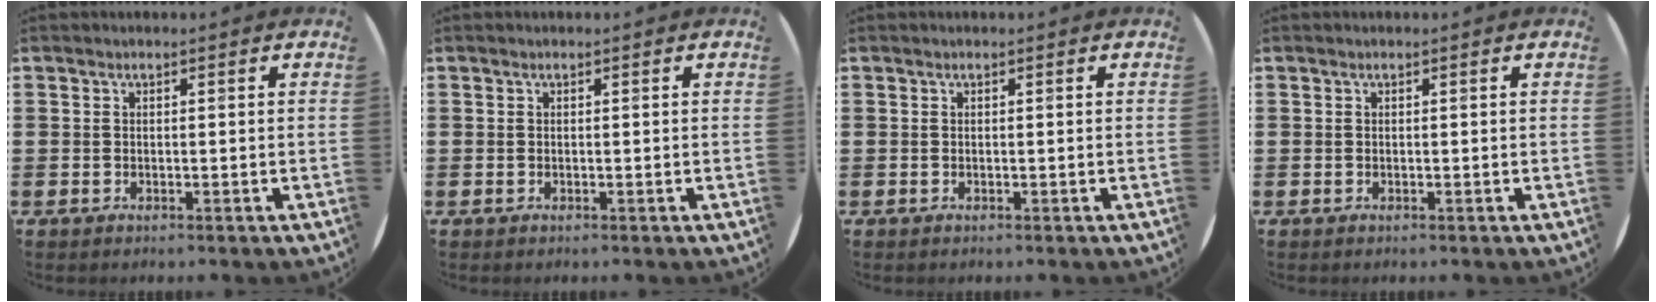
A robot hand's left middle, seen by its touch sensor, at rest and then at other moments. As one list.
[{"total": 0.0}, {"total": 0.0}, {"total": 0.0}]